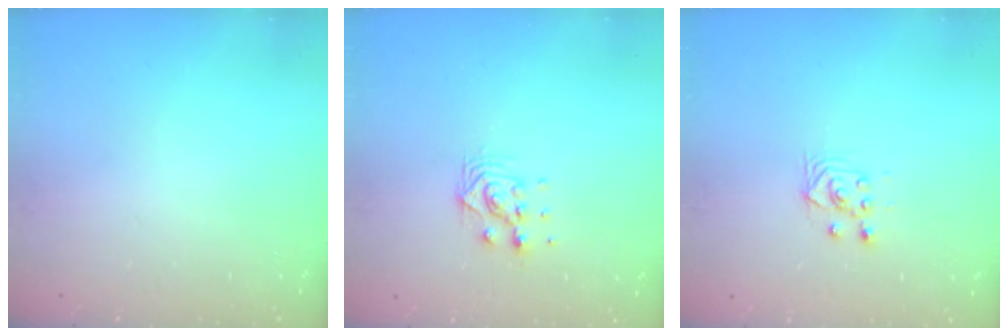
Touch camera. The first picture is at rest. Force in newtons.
{"total": 7.6, "press": 7.5, "slide": 0.5}
{"total": 3.7, "press": 3.4, "slide": 1.6}